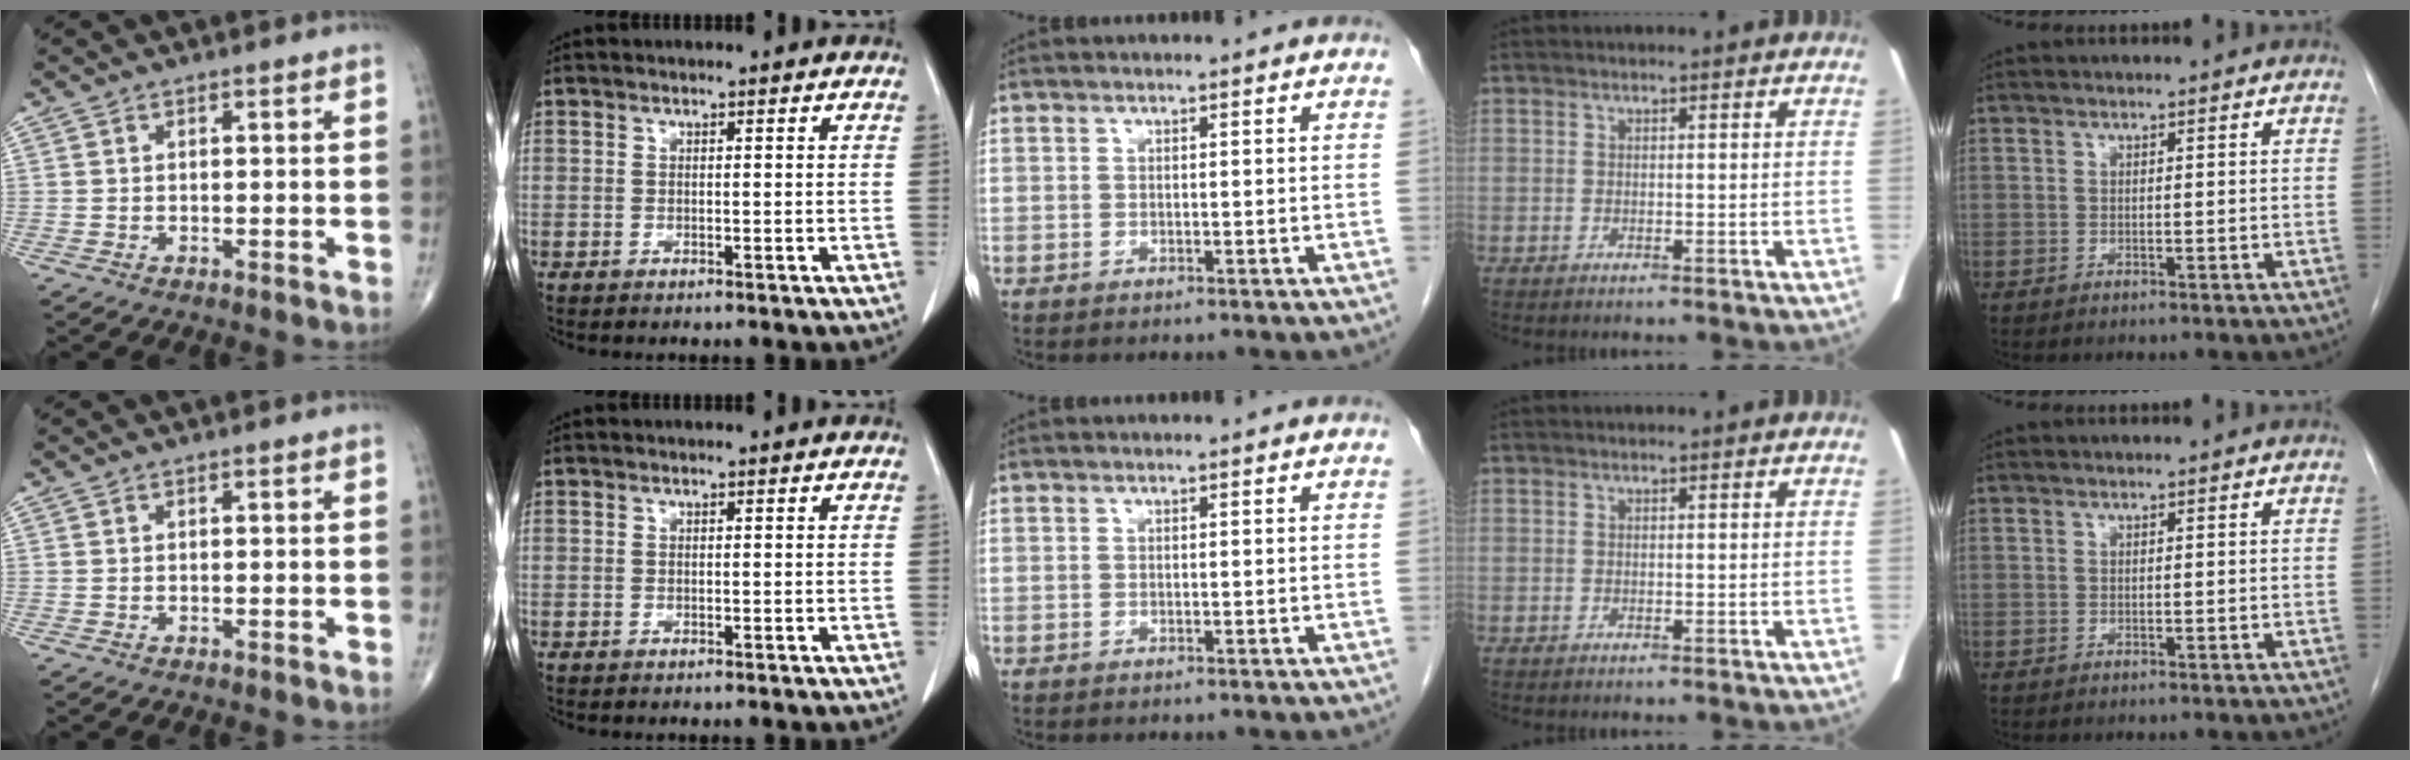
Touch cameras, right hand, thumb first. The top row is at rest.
{}